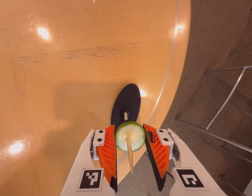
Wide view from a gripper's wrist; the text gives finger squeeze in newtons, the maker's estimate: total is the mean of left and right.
{"total": 10.6, "left": 10.7, "right": 10.5}